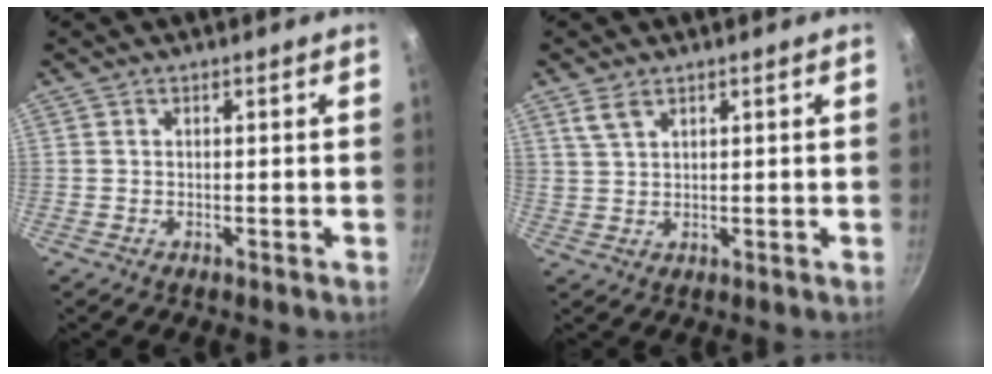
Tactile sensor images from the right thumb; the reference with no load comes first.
{"total": 3.7, "force": [2.3, 1.9, 2.1], "torque": [-0.038, -0.005, 0.050]}